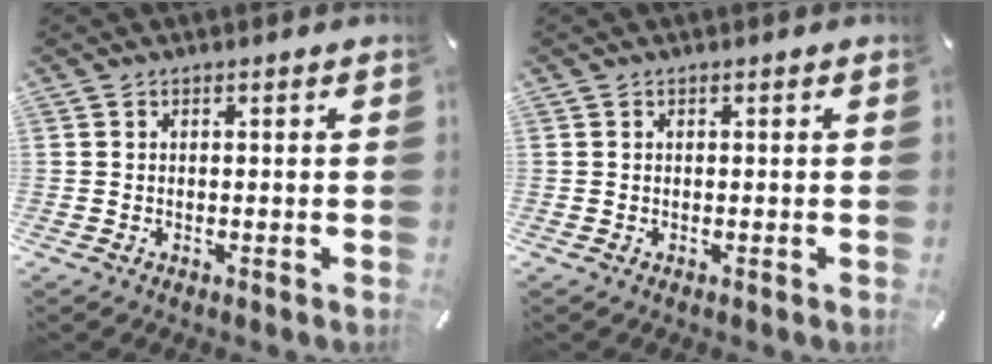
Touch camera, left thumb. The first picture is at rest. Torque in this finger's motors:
{"motor_torque": [-0.10, -0.02, -0.03, 0.02, -0.02]}